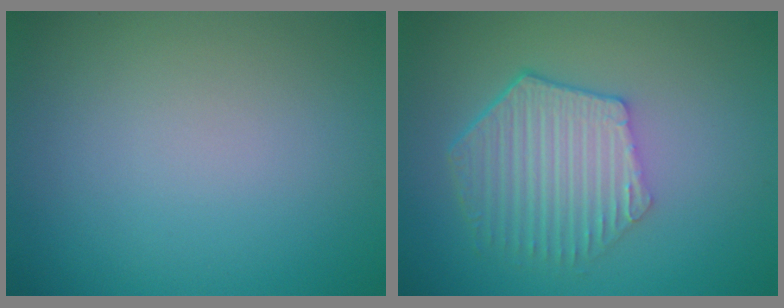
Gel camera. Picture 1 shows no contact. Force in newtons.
{"total": 5.9, "press": 4.5, "slide": 3.9}